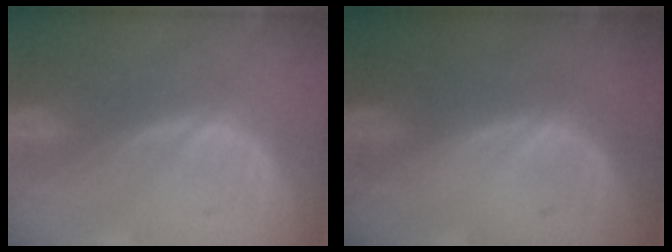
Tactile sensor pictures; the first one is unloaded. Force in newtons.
{"total": 0.0}